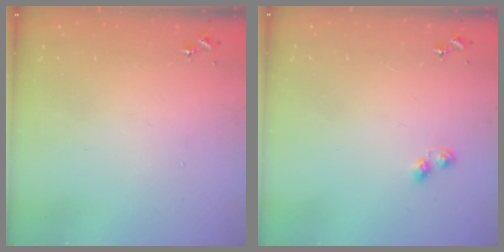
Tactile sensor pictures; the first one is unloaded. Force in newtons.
{"total": 4.9, "press": 4.8, "slide": 0.7}